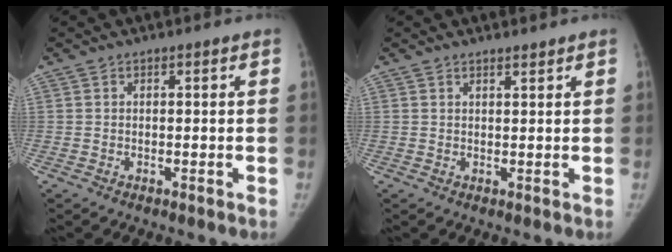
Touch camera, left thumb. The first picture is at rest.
{"total": 1.3, "force": [1.2, 0.2, 0.5], "torque": [-0.003, -0.010, 0.020]}